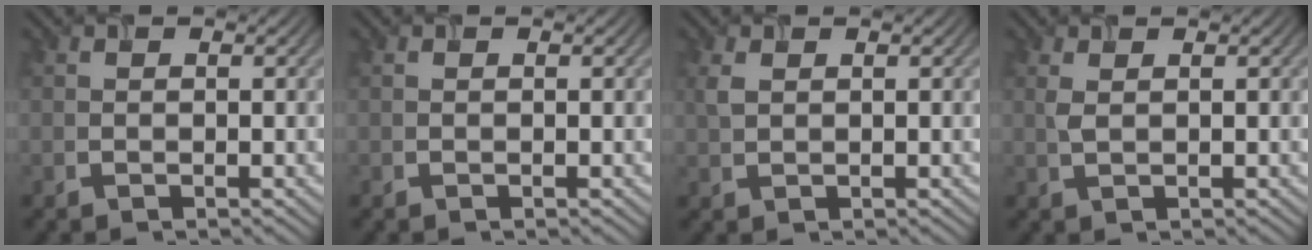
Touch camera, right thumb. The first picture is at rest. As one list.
[{"total": 0.0}, {"total": 1.6, "force": [0.7, 1.0, 1.1], "torque": [-0.034, 0.002, 0.016]}, {"total": 1.2, "force": [0.6, 0.4, 1.0], "torque": [-0.030, 0.003, 0.013]}]